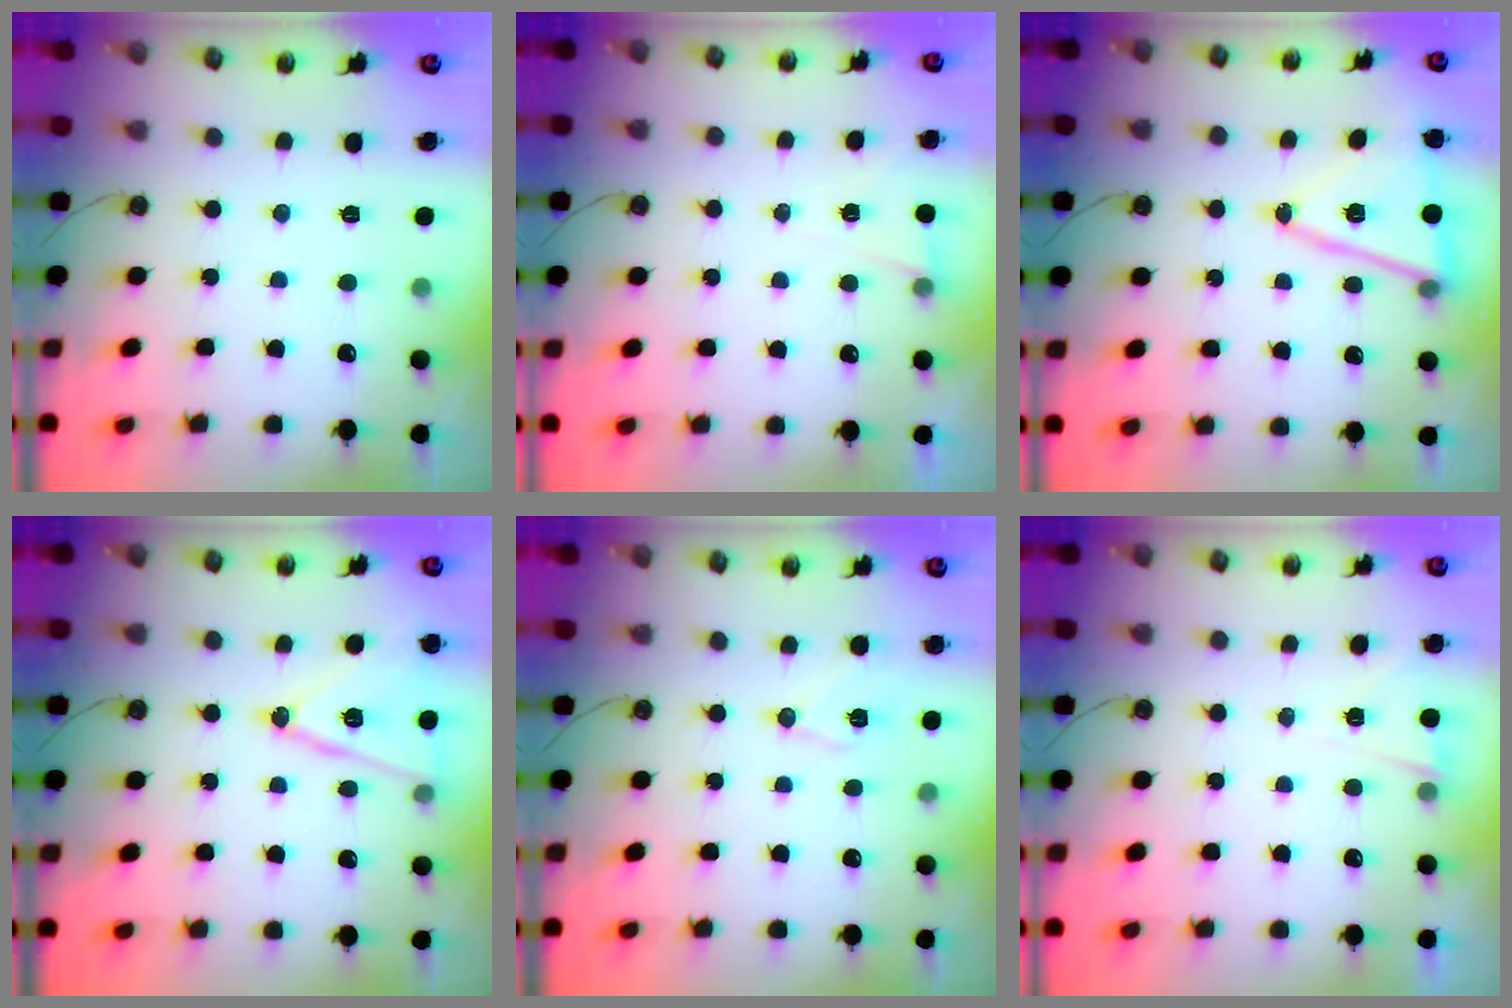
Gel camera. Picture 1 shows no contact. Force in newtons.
{"total": 5.2, "press": 2.9, "slide": 4.2}
{"total": 13.1, "press": 12.6, "slide": 3.7}
{"total": 14.0, "press": 13.6, "slide": 3.3}
{"total": 7.7, "press": 7.7, "slide": 1.1}
{"total": 3.0, "press": 2.8, "slide": 1.0}